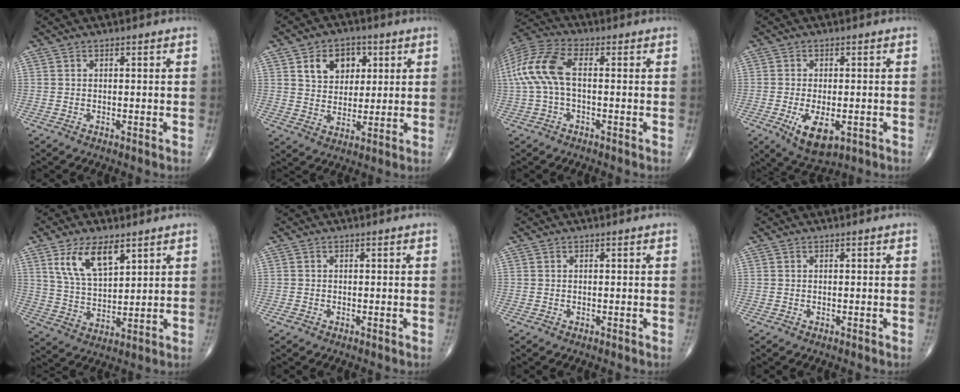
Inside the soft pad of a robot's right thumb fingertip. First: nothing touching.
{"total": 9.1, "force": [3.5, 6.8, 5.0], "torque": [-0.042, -0.013, 0.058]}
{"total": 11.6, "force": [0.3, 5.6, 10.1], "torque": [-0.239, 0.031, 0.001]}
{"total": 7.7, "force": [-2.5, 3.7, 6.3], "torque": [-0.105, -0.011, -0.031]}
{"total": 10.4, "force": [5.5, 4.7, 7.4], "torque": [-0.125, -0.026, 0.114]}
{"total": 0.7, "force": [-0.4, 0.4, 0.4], "torque": [-0.009, 0.000, -0.007]}
{"total": 0.0}
{"total": 0.0}